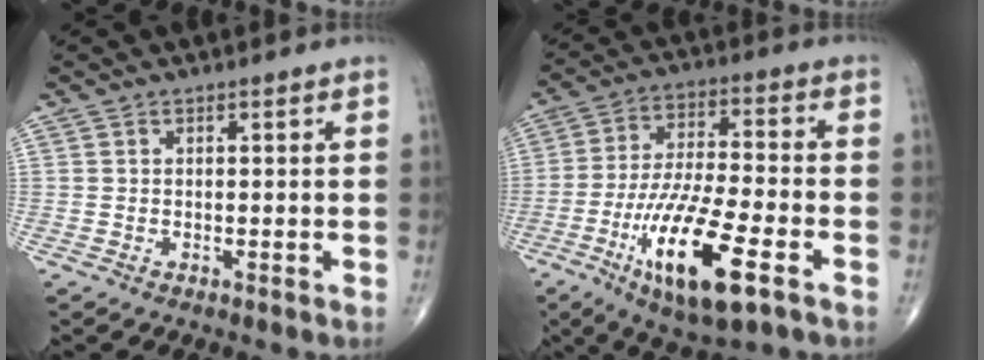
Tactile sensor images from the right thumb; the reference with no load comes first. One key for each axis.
{"total": 18.1, "fx": -7.6, "fy": 5.1, "fz": 15.6, "tx": -0.299, "ty": 0.015, "tz": -0.126}